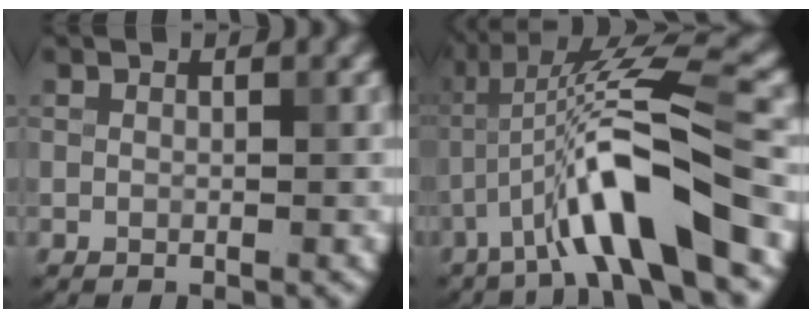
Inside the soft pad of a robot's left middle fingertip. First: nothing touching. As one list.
[{"total": 9.7, "force": [-4.0, 1.5, 8.7], "torque": [-0.154, 0.017, -0.075]}]